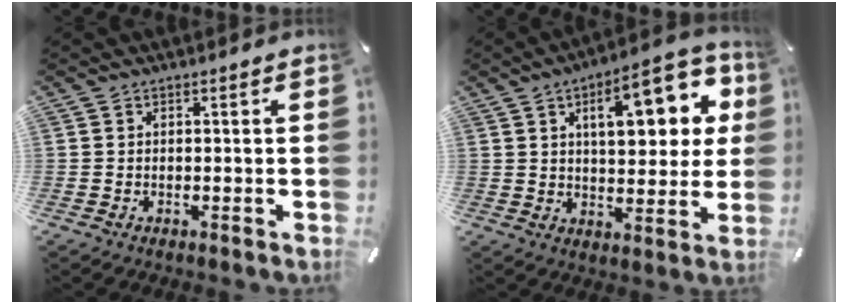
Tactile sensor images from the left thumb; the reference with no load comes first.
{"total": 18.1, "force": [6.7, 8.0, 14.9], "torque": [-0.206, -0.012, 0.100]}